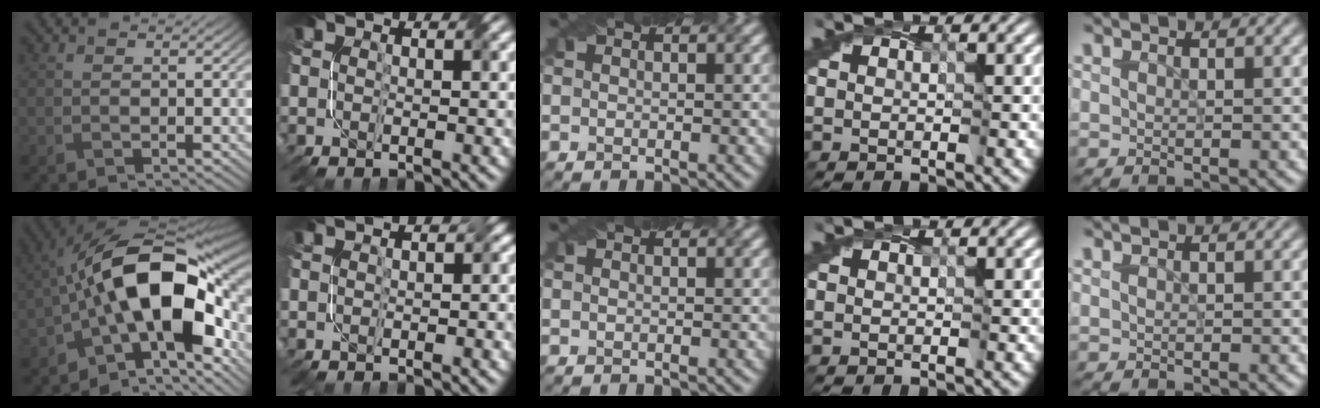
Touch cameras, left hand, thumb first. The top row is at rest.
{"thumb": {"total": 17.6, "force": [-3.5, 8.6, 14.9], "torque": [-0.218, 0.014, -0.074]}, "index": {"total": 2.7, "force": [0.0, 1.7, 2.0], "torque": [-0.005, 0.001, 0.002]}}